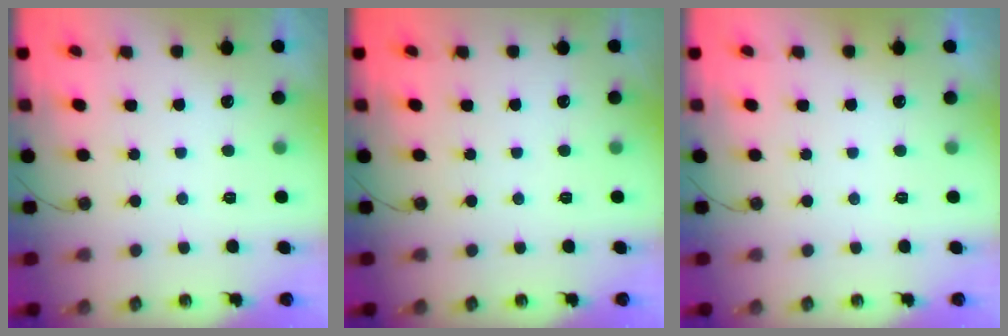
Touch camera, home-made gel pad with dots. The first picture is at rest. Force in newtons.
{"total": 0.0}
{"total": 0.0}